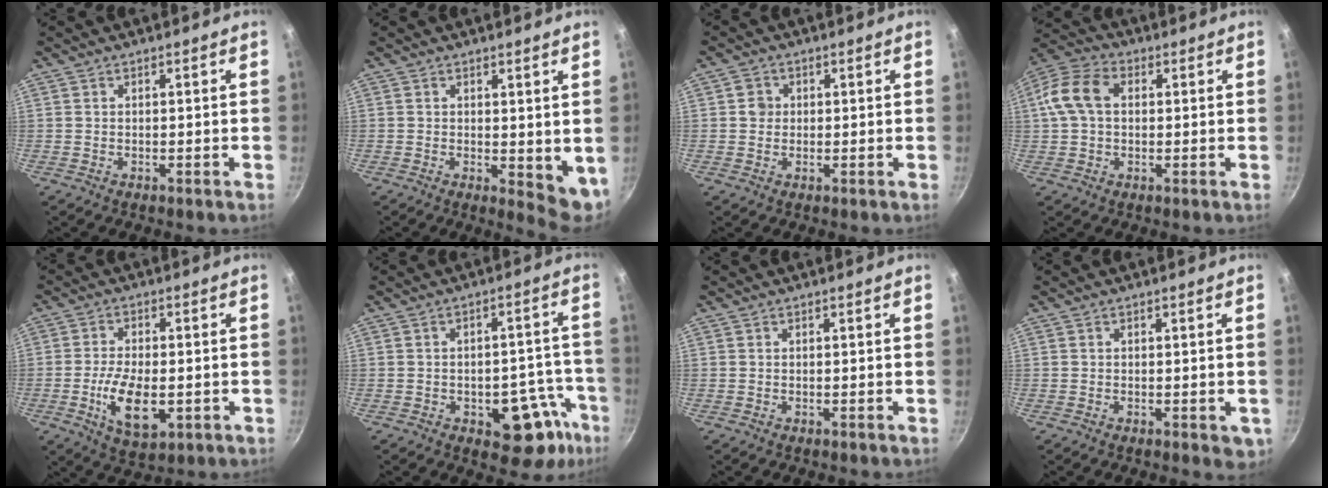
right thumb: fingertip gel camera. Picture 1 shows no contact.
{"total": 5.8, "force": [0.3, 2.3, 5.3], "torque": [-0.059, -0.015, 0.011]}
{"total": 2.6, "force": [0.3, 2.4, 0.9], "torque": [-0.003, 0.003, 0.005]}
{"total": 9.9, "force": [1.7, 6.9, 7.0], "torque": [-0.145, 0.030, 0.025]}
{"total": 9.7, "force": [-2.2, 4.7, 8.2], "torque": [-0.139, -0.004, -0.031]}
{"total": 11.6, "force": [-5.4, 5.9, 8.4], "torque": [-0.064, 0.047, -0.059]}
{"total": 0.0}
{"total": 2.8, "force": [-0.8, 1.2, 2.4], "torque": [-0.009, -0.002, -0.008]}